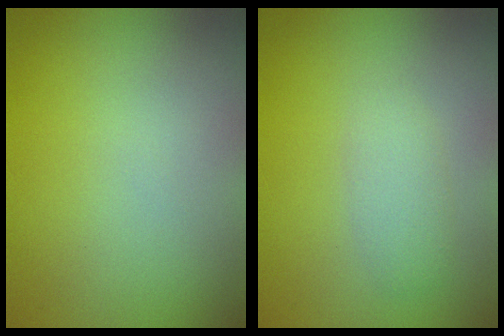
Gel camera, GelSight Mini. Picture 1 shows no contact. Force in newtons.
{"total": 1.7, "press": 1.7, "slide": 0.1}